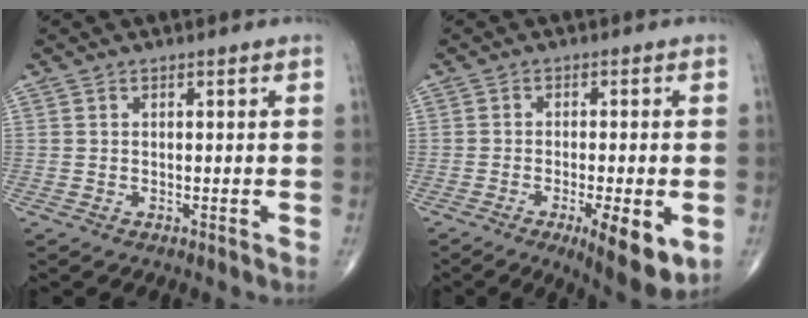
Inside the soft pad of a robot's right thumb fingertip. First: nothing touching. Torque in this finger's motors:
{"motor_torque": [0.97, 1.62, 0.07, -0.22, 0.26]}